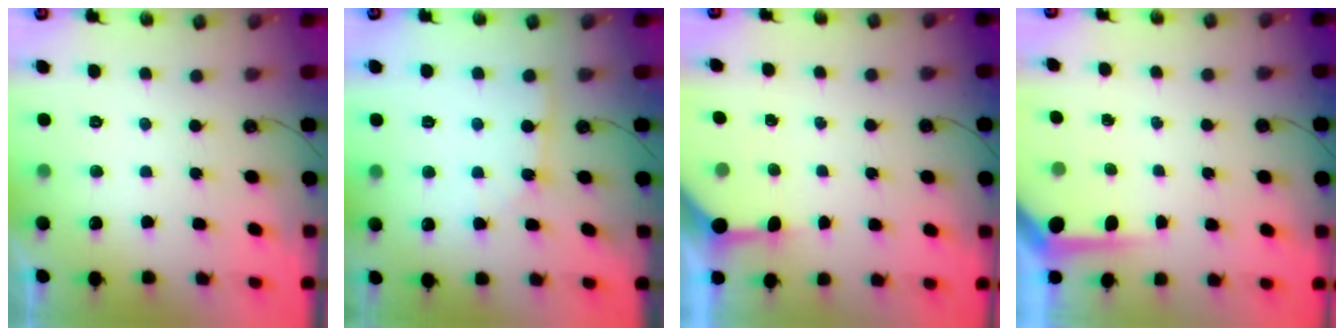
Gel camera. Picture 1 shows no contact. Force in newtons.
{"total": 2.8, "press": 2.8, "slide": 0.3}
{"total": 3.6, "press": 3.6, "slide": 0.4}
{"total": 3.9, "press": 3.9, "slide": 0.4}